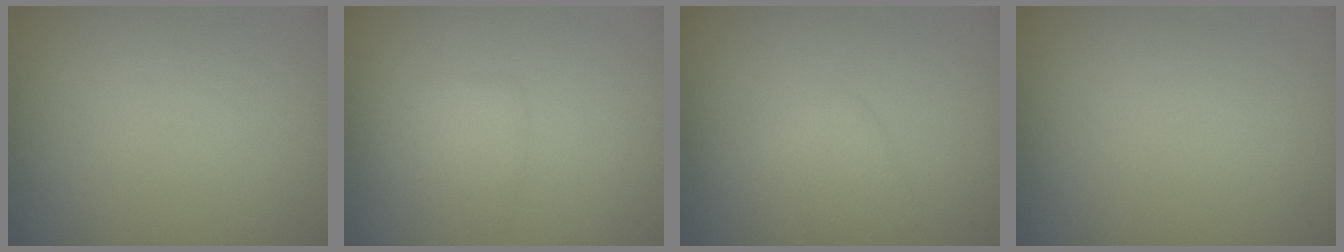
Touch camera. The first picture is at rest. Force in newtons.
{"total": 1.7, "press": 1.7, "slide": 0.0}
{"total": 1.6, "press": 1.6, "slide": 0.2}
{"total": 0.0}